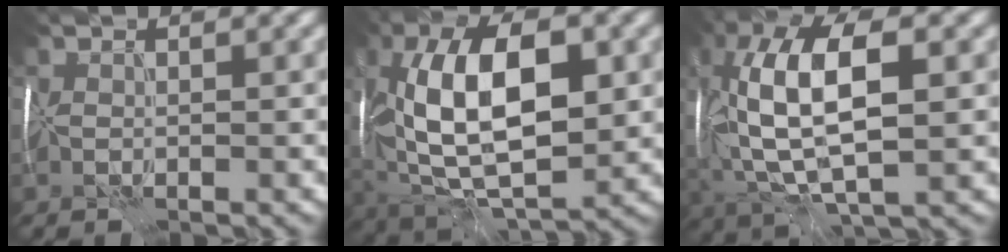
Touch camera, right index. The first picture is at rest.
{"total": 12.7, "force": [1.2, 6.1, 11.0], "torque": [-0.196, 0.007, 0.018]}
{"total": 11.9, "force": [1.1, 5.0, 10.8], "torque": [-0.215, 0.013, 0.019]}